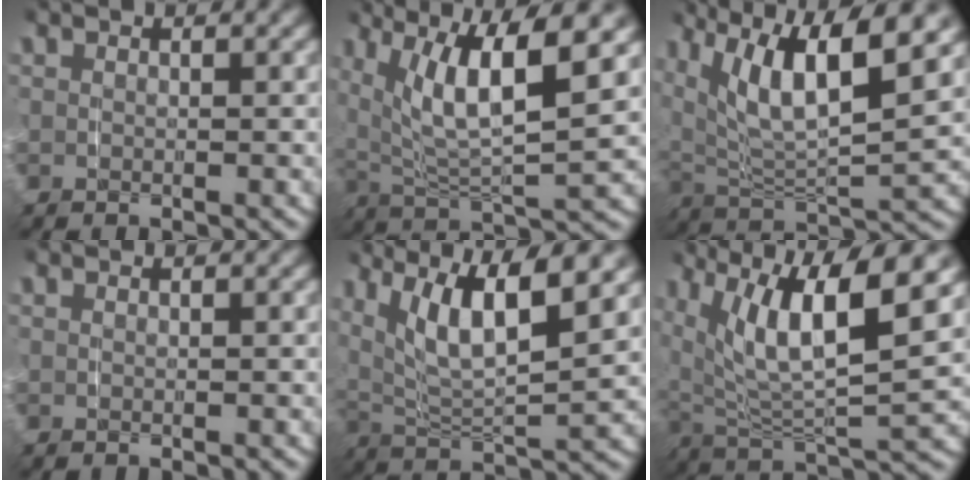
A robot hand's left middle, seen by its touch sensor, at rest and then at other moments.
{"total": 9.2, "force": [2.2, 4.8, 7.6], "torque": [-0.131, 0.003, 0.031]}
{"total": 9.8, "force": [2.7, 5.4, 7.8], "torque": [-0.141, -0.005, 0.044]}
{"total": 0.0}
{"total": 8.8, "force": [2.6, 5.1, 6.7], "torque": [-0.121, 0.004, 0.036]}
{"total": 10.7, "force": [2.3, 5.6, 8.8], "torque": [-0.155, -0.007, 0.038]}